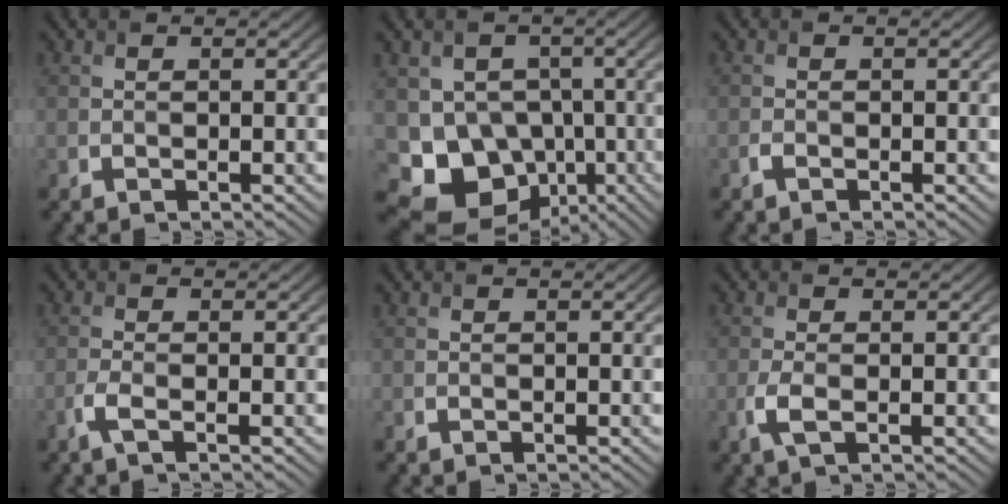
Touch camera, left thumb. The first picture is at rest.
{"total": 10.0, "force": [-2.7, 8.6, 4.2], "torque": [-0.093, -0.023, -0.059]}
{"total": 0.7, "force": [-0.5, 0.2, 0.4], "torque": [-0.009, -0.001, -0.010]}
{"total": 2.1, "force": [-1.0, 0.3, 1.8], "torque": [-0.043, 0.002, -0.029]}
{"total": 0.0}
{"total": 2.5, "force": [-0.8, 0.8, 2.2], "torque": [-0.059, -0.004, -0.022]}